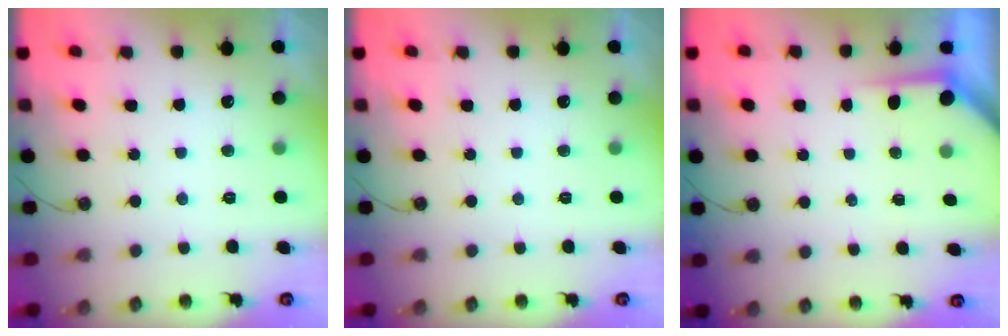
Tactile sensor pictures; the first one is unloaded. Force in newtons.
{"total": 0.0}
{"total": 3.2, "press": 3.2, "slide": 0.4}